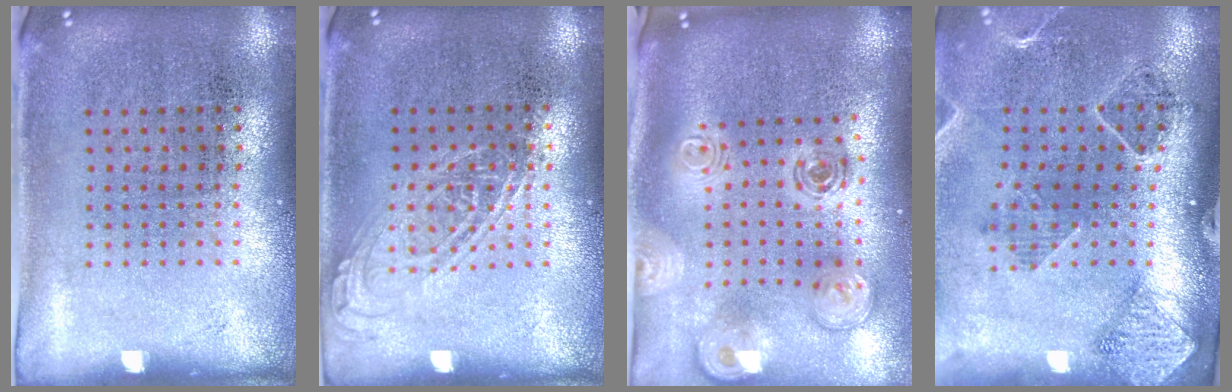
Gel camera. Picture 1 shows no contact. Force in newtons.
{"total": 1.1, "press": 1.1, "slide": 0.1}
{"total": 2.3, "press": 1.8, "slide": 1.5}
{"total": 1.5, "press": 1.5, "slide": 0.0}